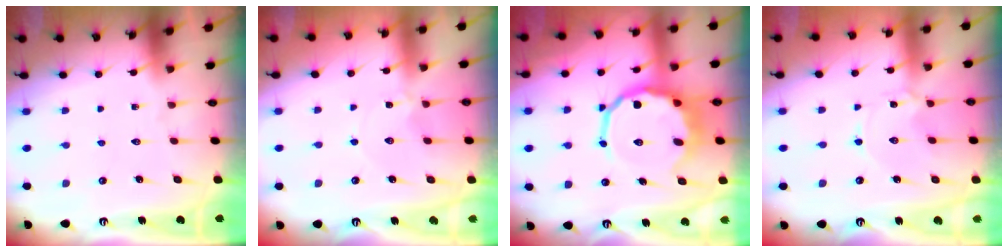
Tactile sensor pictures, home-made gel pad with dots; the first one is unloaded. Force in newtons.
{"total": 0.0}
{"total": 12.0, "press": 11.5, "slide": 3.5}
{"total": 0.9, "press": 0.9, "slide": 0.1}